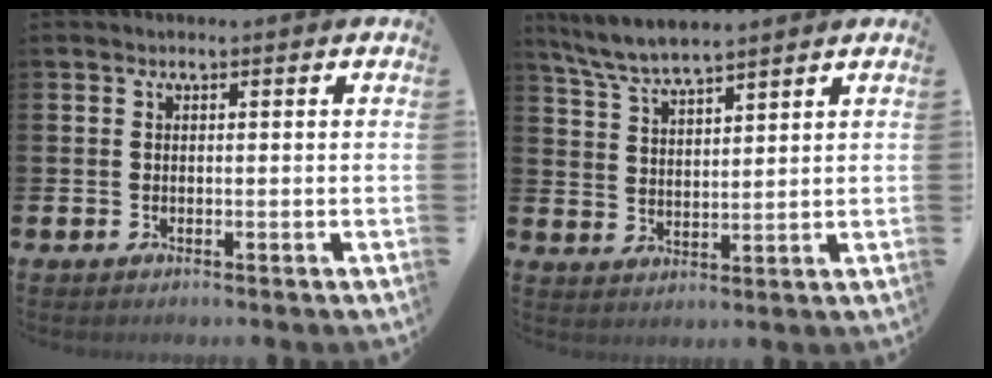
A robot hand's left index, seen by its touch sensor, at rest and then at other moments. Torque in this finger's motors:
{"motor_torque": [0.05, -0.21, 0.28, 0.08]}